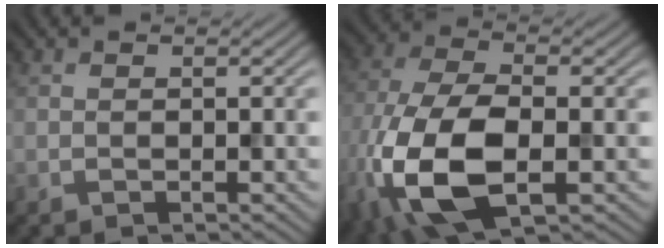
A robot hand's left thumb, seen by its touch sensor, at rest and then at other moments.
{"total": 15.7, "force": [-4.6, 8.1, 12.6], "torque": [-0.314, -0.035, -0.080]}